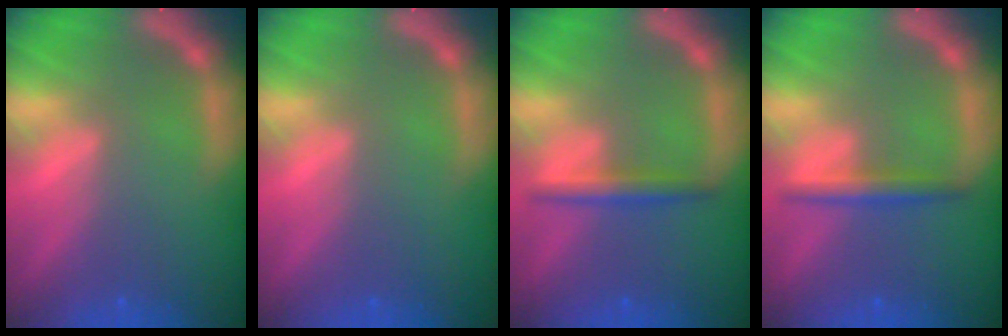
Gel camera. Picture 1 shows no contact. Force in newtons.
{"total": 0.0}
{"total": 2.4}
{"total": 2.4}